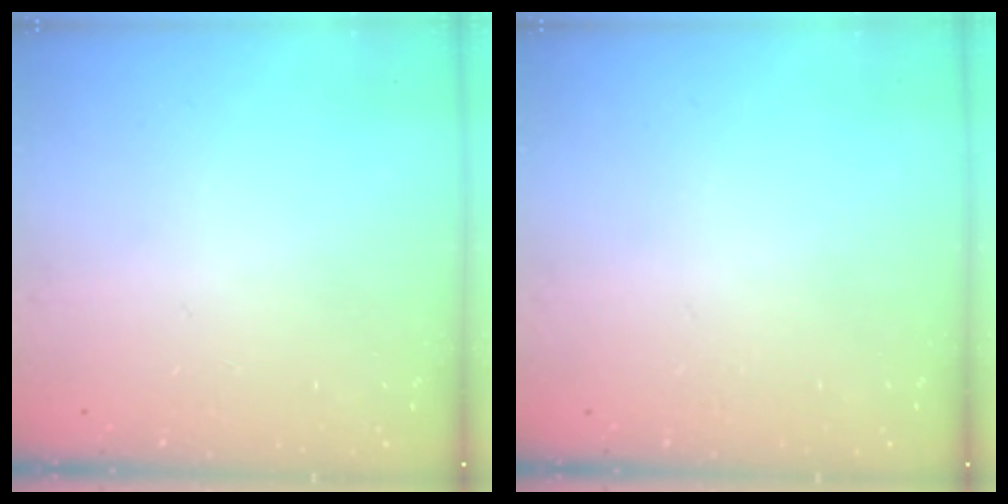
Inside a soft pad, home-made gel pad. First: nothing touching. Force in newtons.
{"total": 0.0}